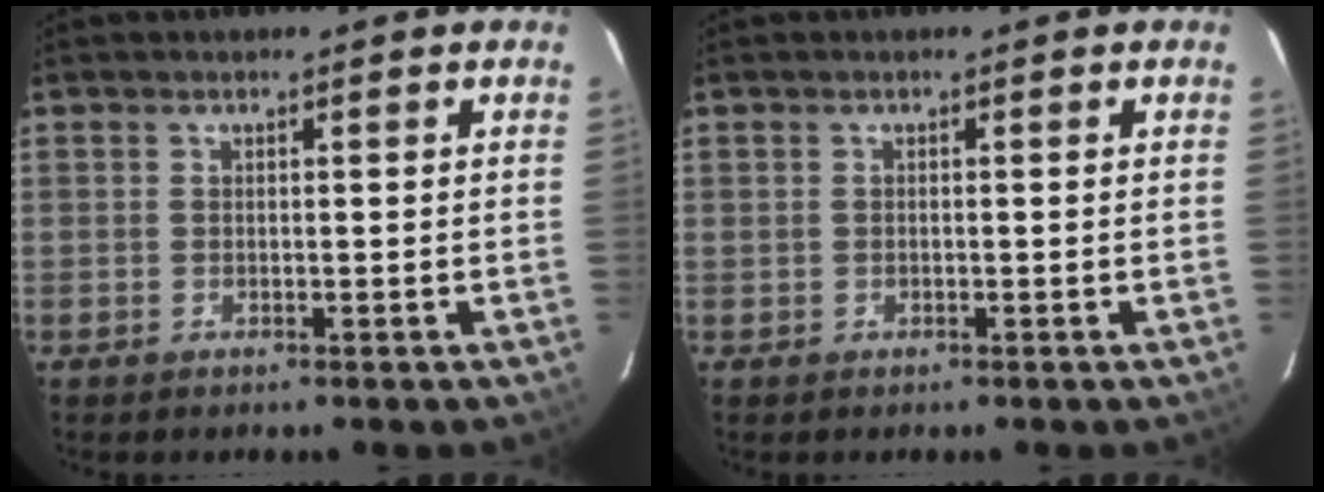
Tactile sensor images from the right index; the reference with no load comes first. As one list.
[{"total": 0.0}]